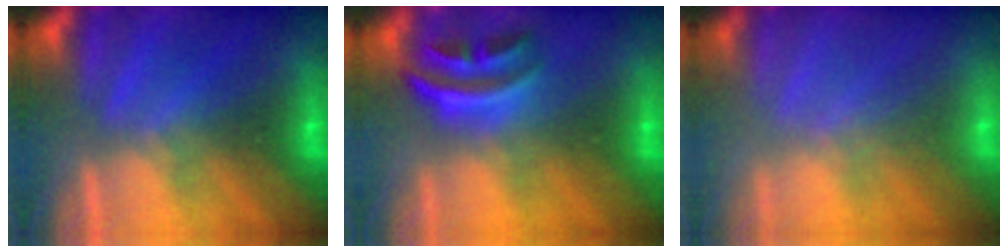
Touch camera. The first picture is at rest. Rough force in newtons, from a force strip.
{"total": 2.9}
{"total": 2.4}